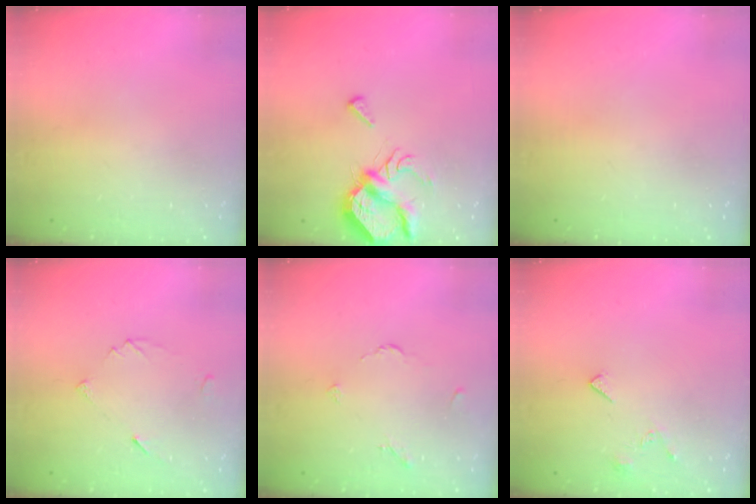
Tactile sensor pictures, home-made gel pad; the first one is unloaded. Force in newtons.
{"total": 6.9, "press": 6.8, "slide": 1.0}
{"total": 0.0}
{"total": 4.0, "press": 3.9, "slide": 0.6}
{"total": 3.3, "press": 3.2, "slide": 0.5}
{"total": 3.6, "press": 3.5, "slide": 0.7}